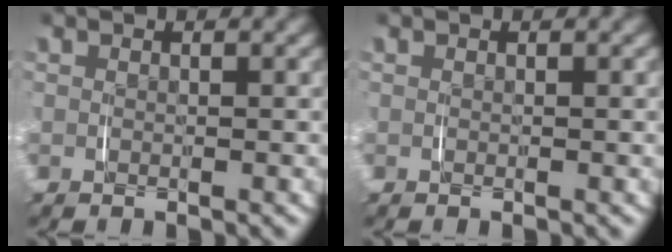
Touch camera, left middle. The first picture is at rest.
{"total": 0.0}